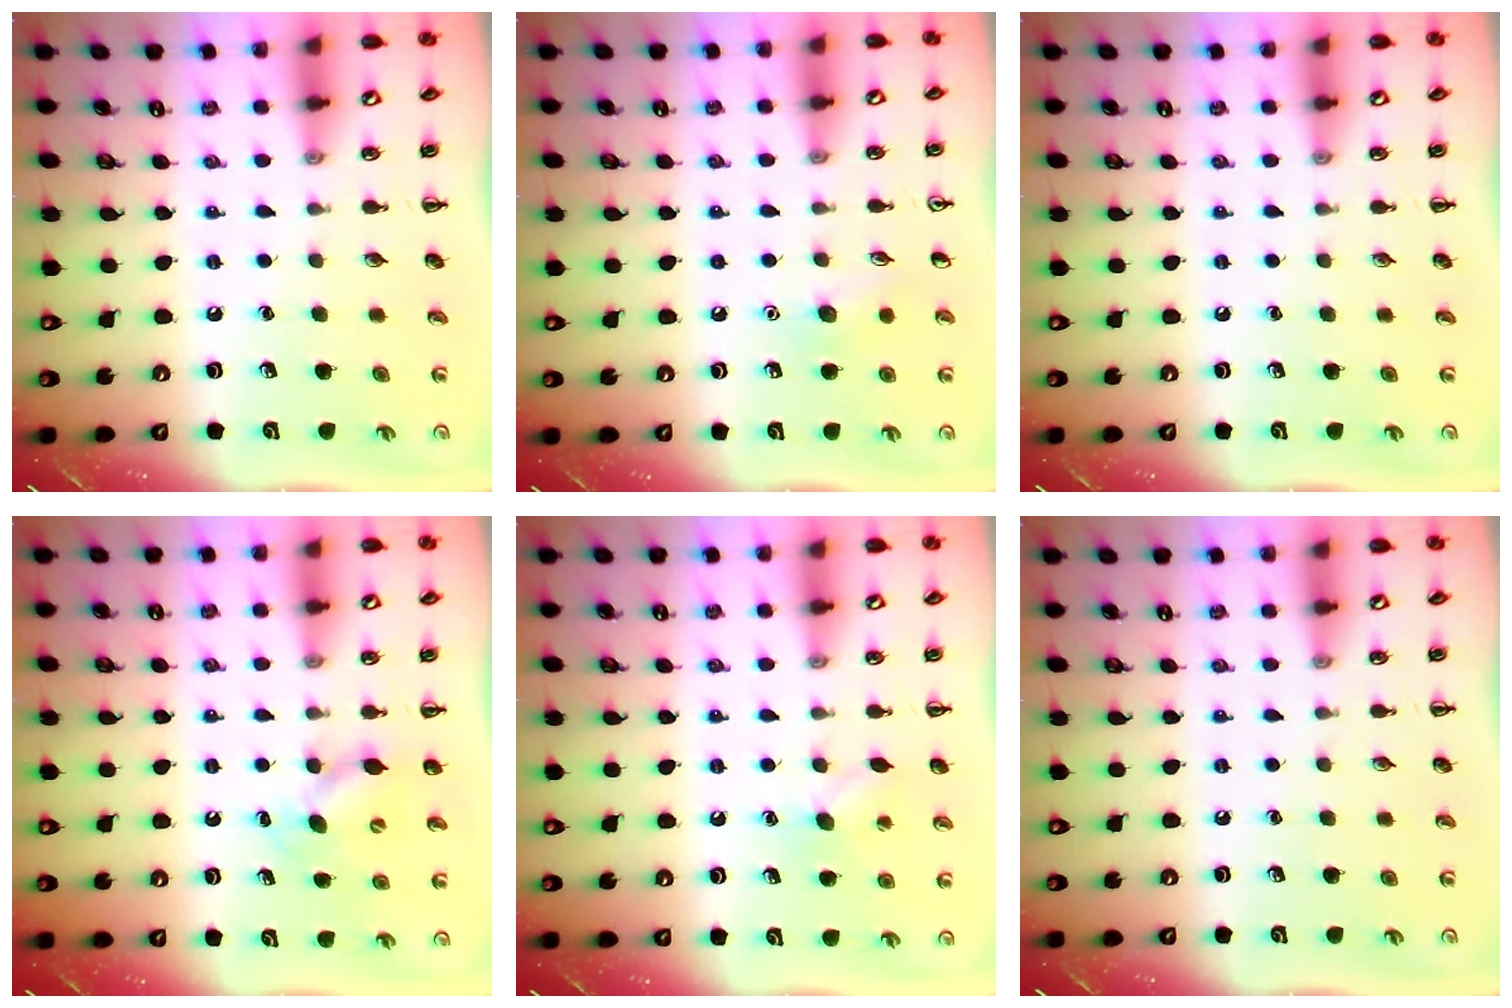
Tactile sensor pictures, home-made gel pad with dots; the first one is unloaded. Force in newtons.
{"total": 6.7, "press": 6.4, "slide": 2.1}
{"total": 0.0}
{"total": 6.6, "press": 6.5, "slide": 1.5}
{"total": 6.4, "press": 6.3, "slide": 1.4}
{"total": 0.0}